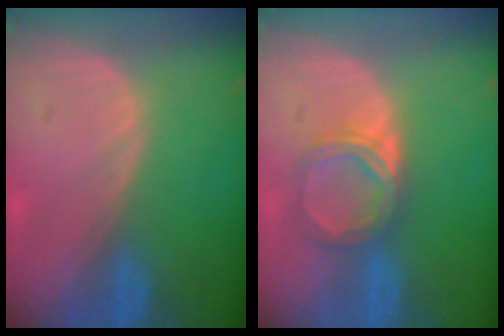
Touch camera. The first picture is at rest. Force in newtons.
{"total": 5.2, "press": 4.6, "slide": 2.5}